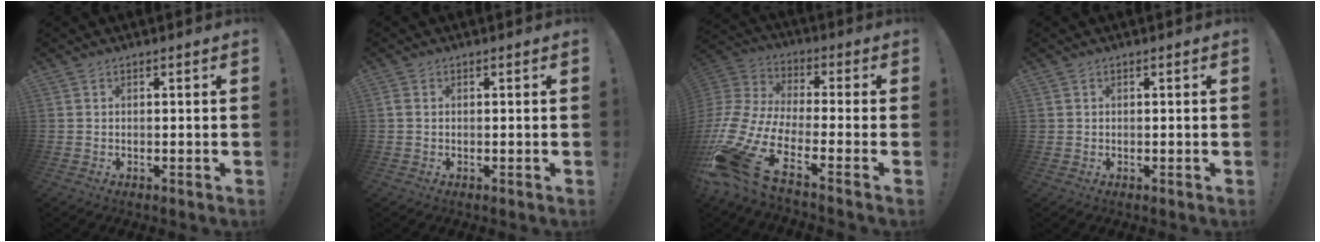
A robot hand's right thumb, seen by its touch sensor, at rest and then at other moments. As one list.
[{"total": 0.7, "force": [0.1, 0.4, 0.6], "torque": [-0.013, 0.004, 0.002]}, {"total": 15.0, "force": [-8.8, 5.1, 11.0], "torque": [-0.245, 0.015, -0.155]}, {"total": 0.6, "force": [0.2, 0.6, 0.0], "torque": [-0.007, 0.006, 0.005]}]